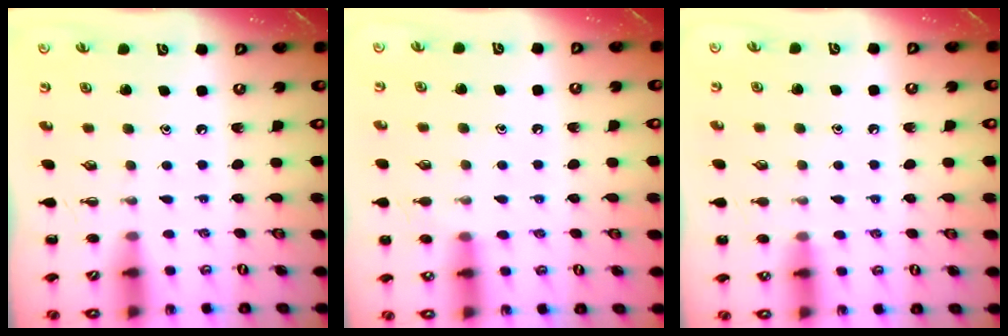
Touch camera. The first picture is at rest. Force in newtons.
{"total": 7.5, "press": 7.0, "slide": 2.8}
{"total": 6.8, "press": 6.4, "slide": 2.3}